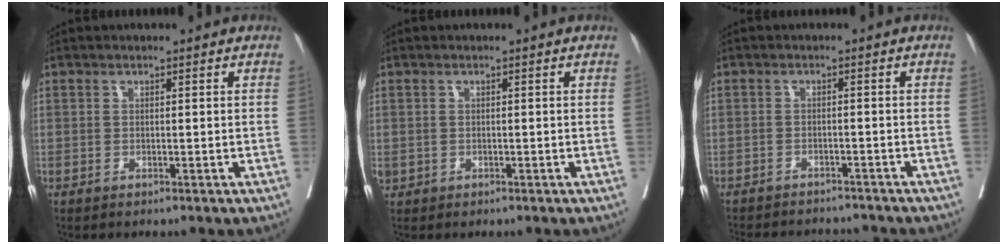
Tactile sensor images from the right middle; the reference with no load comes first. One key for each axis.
{"total": 1.0, "fx": -0.1, "fy": 0.9, "fz": 0.3, "tx": -0.007, "ty": 0.003, "tz": 0.003}
{"total": 10.8, "fx": -10.2, "fy": 2.2, "fz": 2.7, "tx": -0.049, "ty": 0.002, "tz": -0.130}